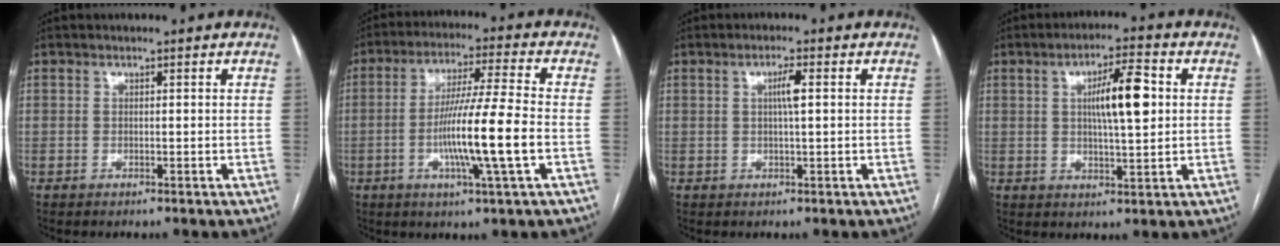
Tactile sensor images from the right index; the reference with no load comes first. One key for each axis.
{"total": 12.4, "fx": -2.9, "fy": -0.9, "fz": 12.0, "tx": -0.222, "ty": -0.008, "tz": -0.057}
{"total": 2.7, "fx": 0.5, "fy": 0.1, "fz": 2.7, "tx": -0.048, "ty": 0.001, "tz": 0.009}
{"total": 8.5, "fx": 1.5, "fy": 1.6, "fz": 8.2, "tx": -0.139, "ty": 0.012, "tz": 0.026}